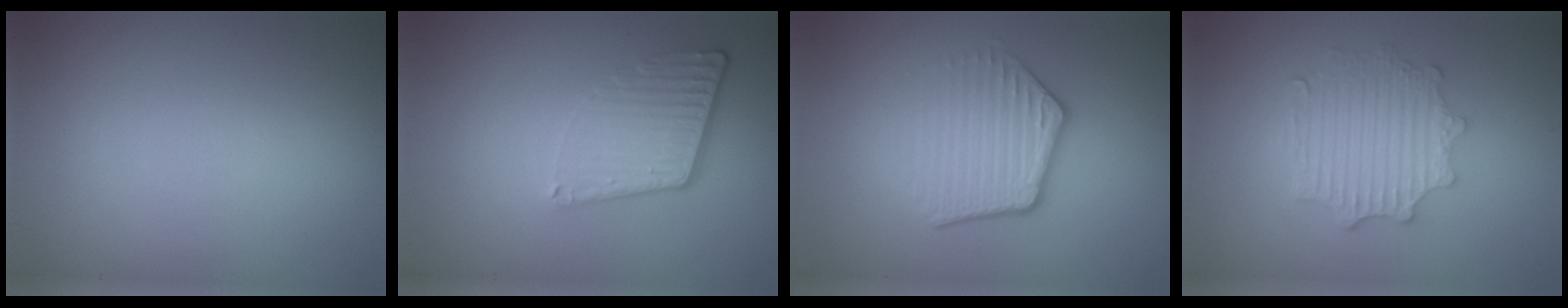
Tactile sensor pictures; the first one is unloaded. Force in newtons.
{"total": 4.3, "press": 2.9, "slide": 3.2}
{"total": 4.1, "press": 3.0, "slide": 2.9}
{"total": 4.7, "press": 3.7, "slide": 2.8}